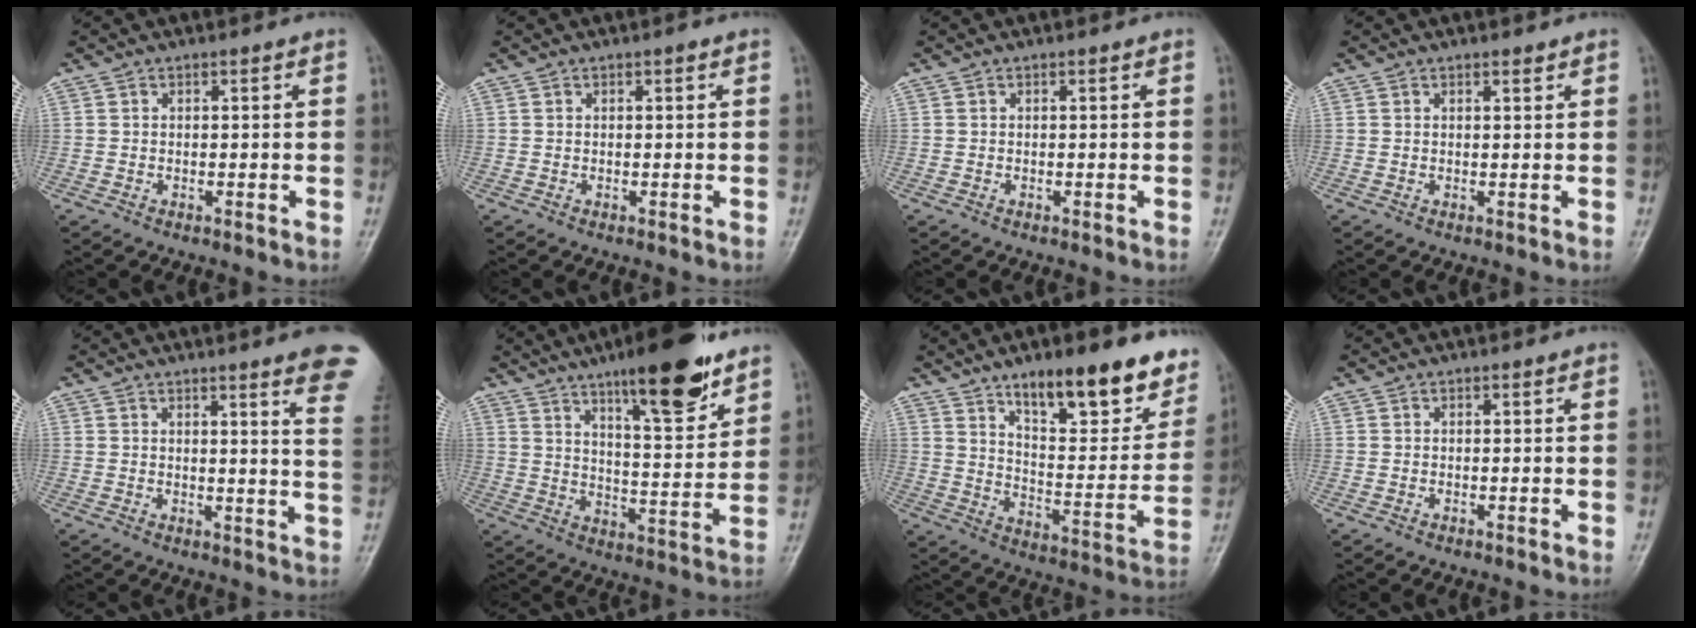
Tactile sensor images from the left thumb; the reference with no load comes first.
{"total": 0.6, "force": [0.3, 0.2, 0.5], "torque": [-0.007, 0.001, 0.002]}
{"total": 0.0}
{"total": 1.0, "force": [0.8, 0.3, 0.5], "torque": [-0.009, -0.005, 0.012]}
{"total": 11.1, "force": [7.9, 0.6, 7.7], "torque": [-0.073, -0.041, 0.071]}
{"total": 16.5, "force": [10.8, 4.2, 11.8], "torque": [-0.151, -0.063, 0.171]}
{"total": 20.8, "force": [13.4, 7.2, 14.2], "torque": [-0.143, -0.070, 0.205]}
{"total": 0.0}